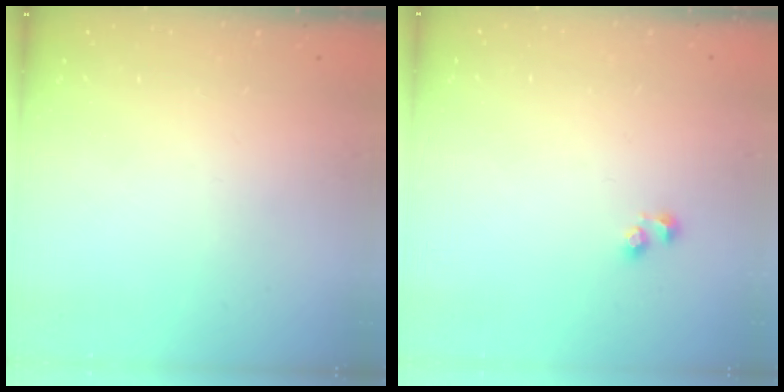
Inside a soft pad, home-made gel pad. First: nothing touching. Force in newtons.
{"total": 2.1, "press": 1.9, "slide": 0.9}